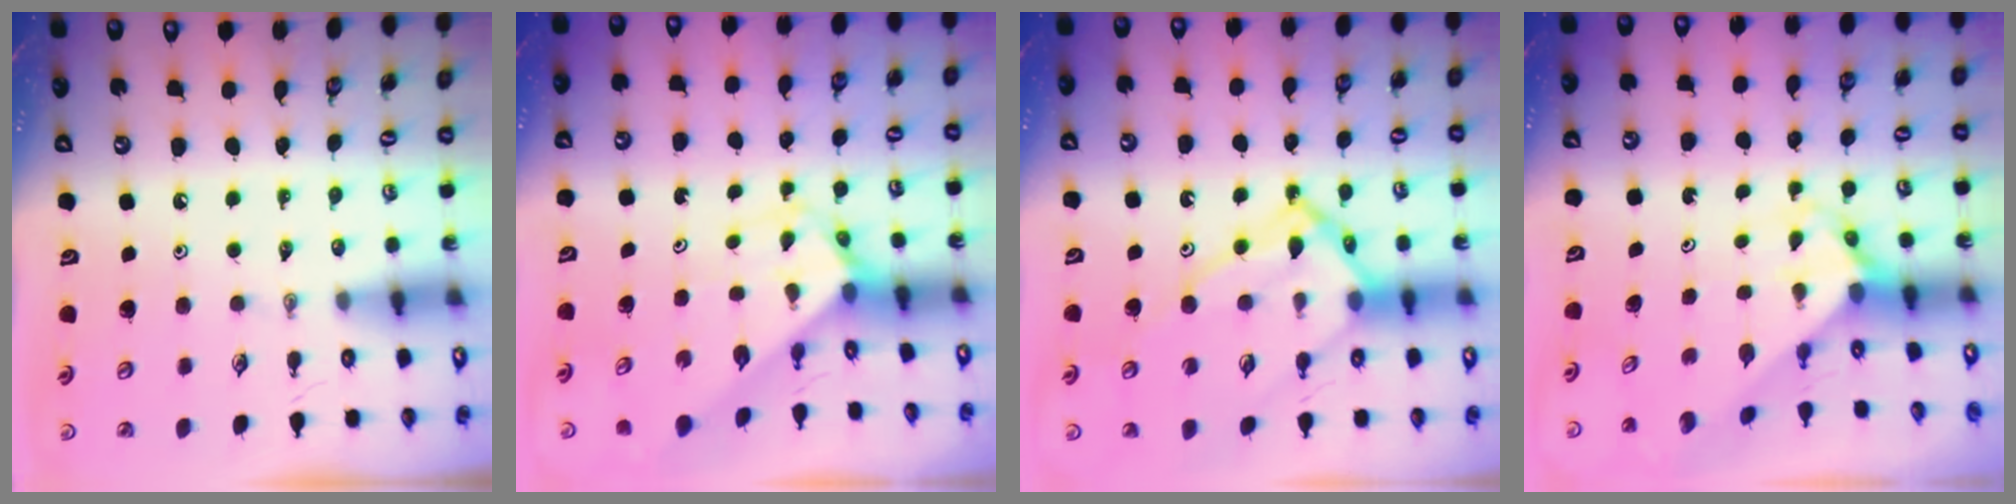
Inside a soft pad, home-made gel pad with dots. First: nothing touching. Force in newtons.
{"total": 2.7, "press": 2.7, "slide": 0.2}
{"total": 14.9, "press": 14.8, "slide": 1.3}
{"total": 3.3, "press": 3.3, "slide": 0.3}